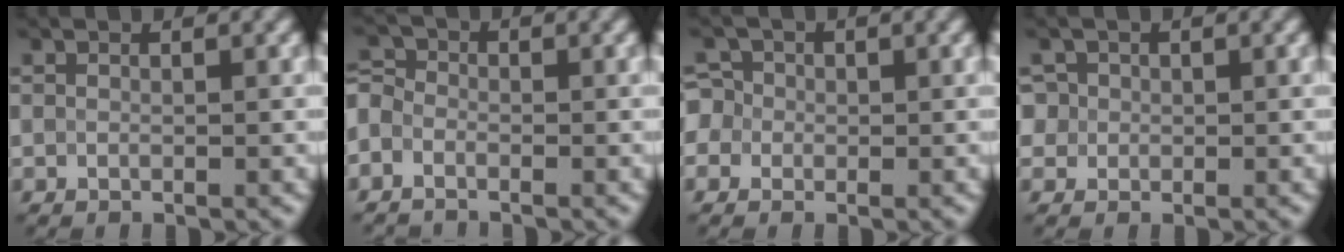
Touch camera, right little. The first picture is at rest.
{"total": 3.5, "force": [-2.5, 2.2, 0.9], "torque": [-0.005, 0.008, -0.052]}
{"total": 3.3, "force": [-0.3, 3.2, 1.0], "torque": [-0.011, 0.025, -0.033]}
{"total": 3.0, "force": [1.0, 2.7, 0.9], "torque": [-0.014, 0.009, 0.015]}